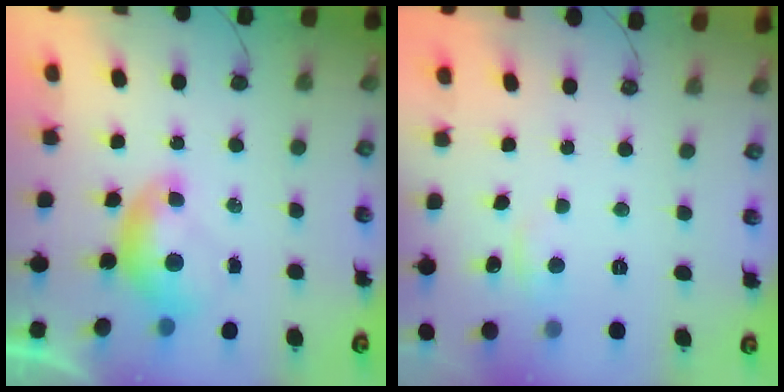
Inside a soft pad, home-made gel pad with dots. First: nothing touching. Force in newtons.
{"total": 1.9, "press": 1.8, "slide": 0.6}